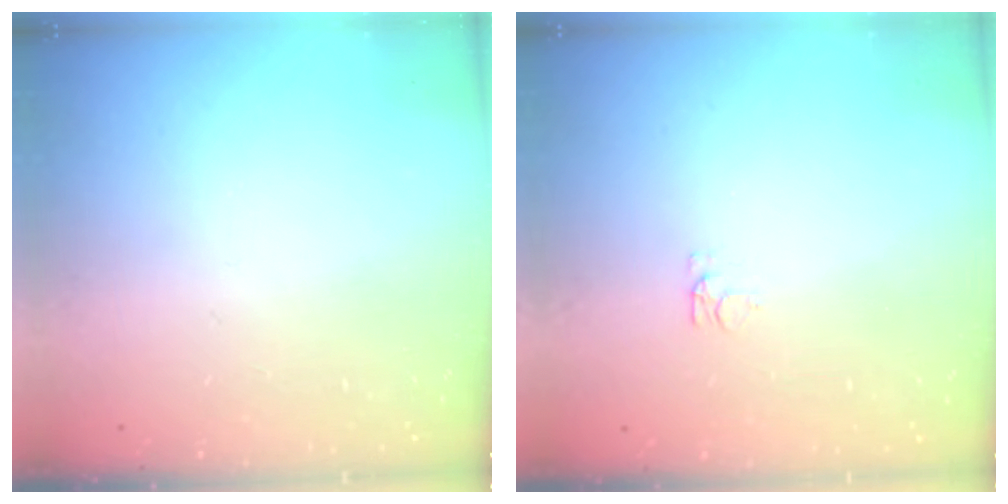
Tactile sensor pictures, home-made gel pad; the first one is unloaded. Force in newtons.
{"total": 4.1, "press": 4.1, "slide": 0.6}